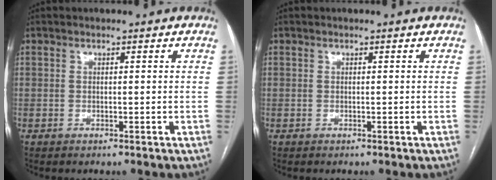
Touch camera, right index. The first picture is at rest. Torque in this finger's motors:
{"motor_torque": [0.00, 0.00, 0.00, 0.01]}